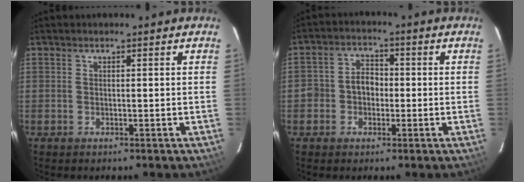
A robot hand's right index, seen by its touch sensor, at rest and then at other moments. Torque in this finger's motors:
{"motor_torque": [0.10, -0.05, 0.08, 0.06]}